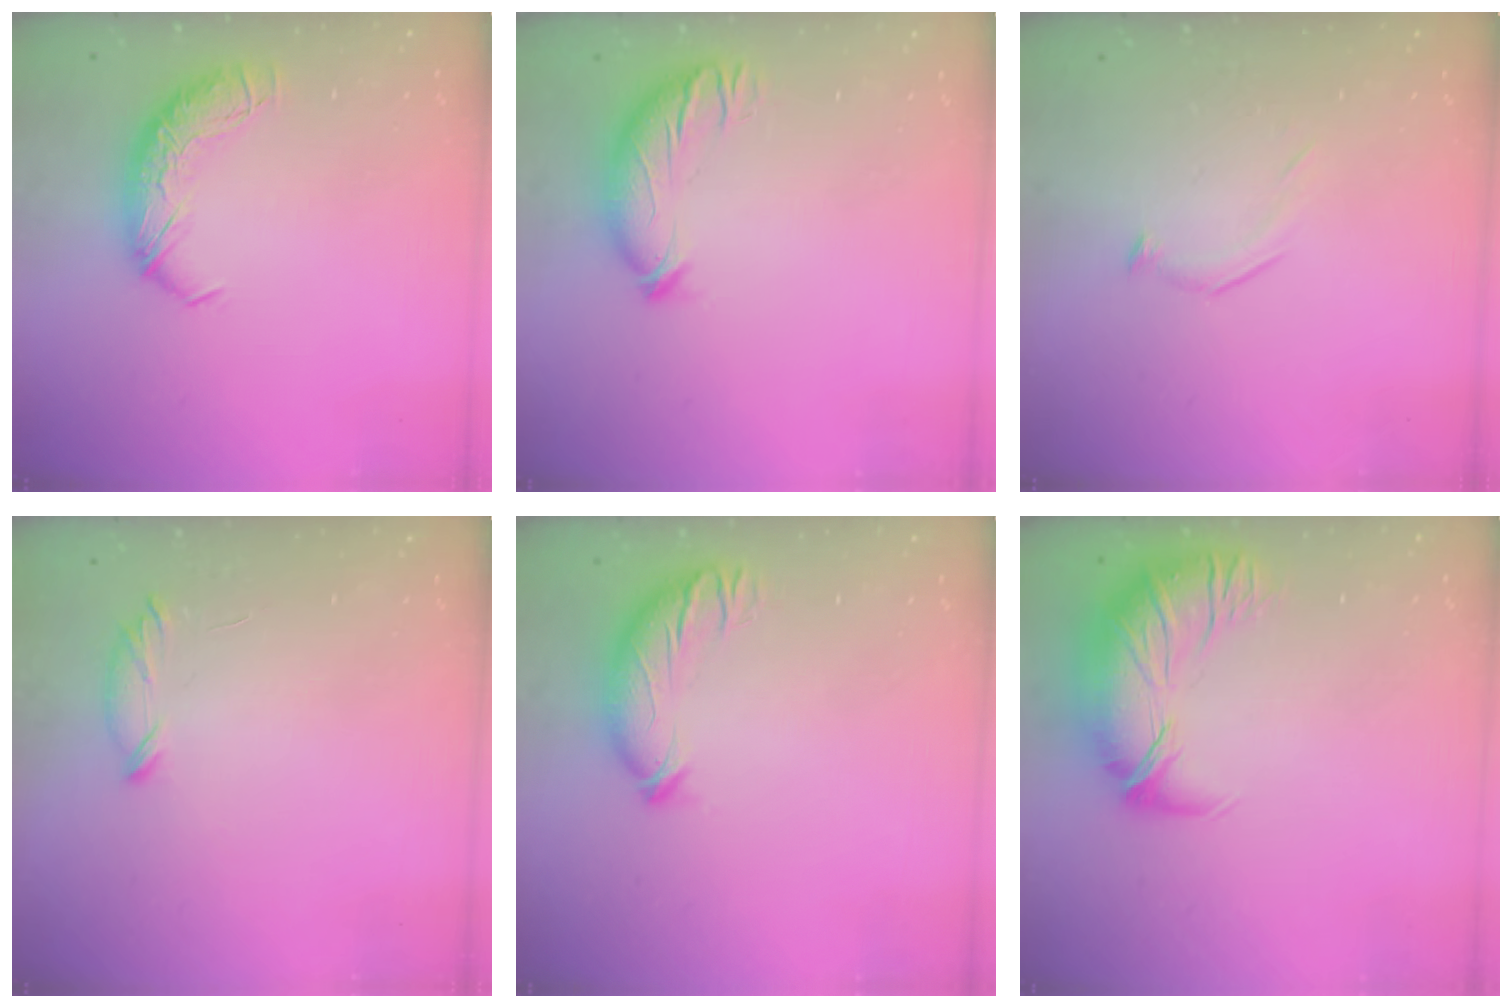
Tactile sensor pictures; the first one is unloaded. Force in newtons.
{"total": 3.5, "press": 3.2, "slide": 1.3}
{"total": 7.6, "press": 7.6, "slide": 0.7}
{"total": 6.6, "press": 6.6, "slide": 0.7}
{"total": 3.5, "press": 3.3, "slide": 1.3}
{"total": 3.5, "press": 1.5, "slide": 3.2}